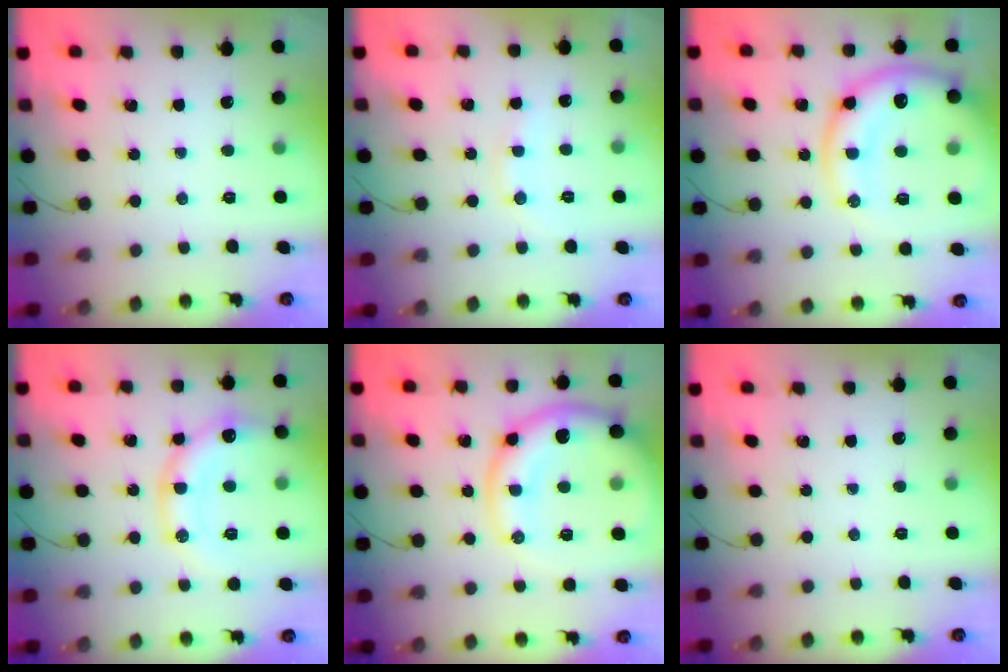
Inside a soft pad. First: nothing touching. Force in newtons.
{"total": 7.6, "press": 7.6, "slide": 0.9}
{"total": 18.2, "press": 17.9, "slide": 3.1}
{"total": 14.0, "press": 13.9, "slide": 1.9}
{"total": 15.8, "press": 15.6, "slide": 2.6}
{"total": 0.0}